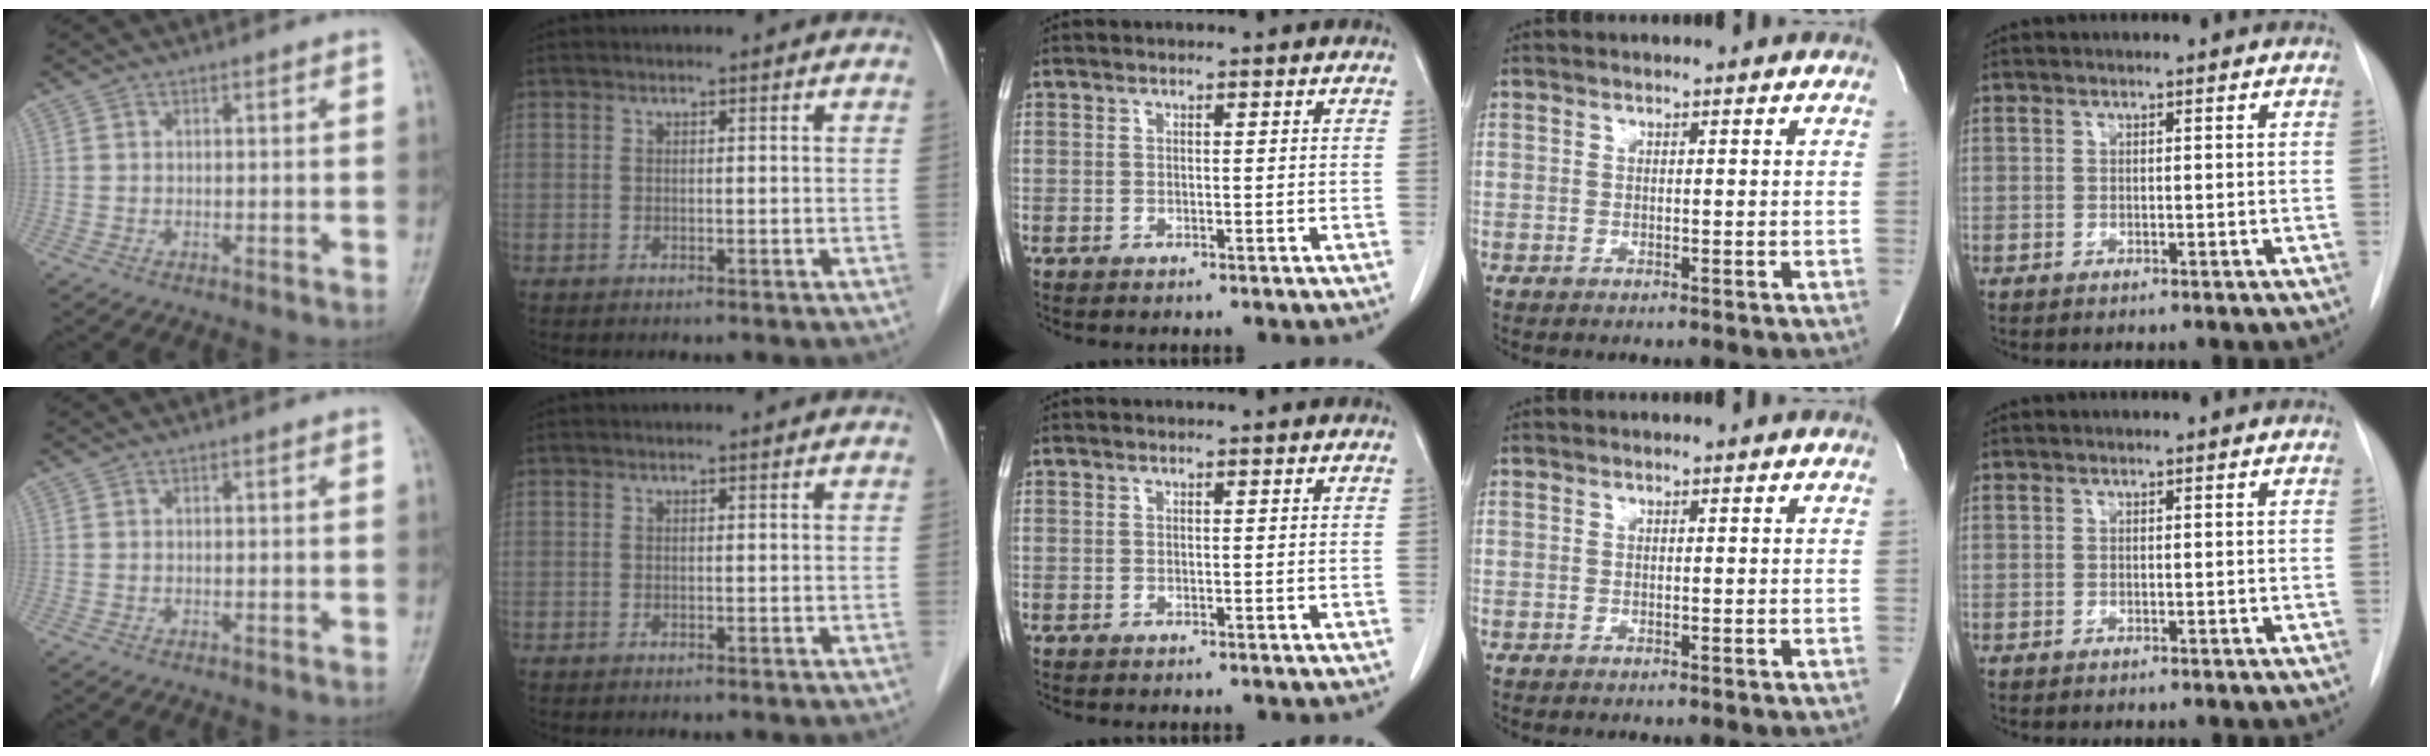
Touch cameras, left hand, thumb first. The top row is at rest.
{}